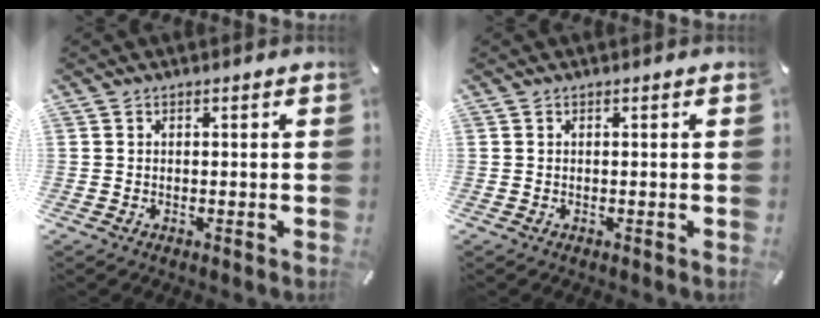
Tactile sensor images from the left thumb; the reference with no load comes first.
{"total": 0.0}